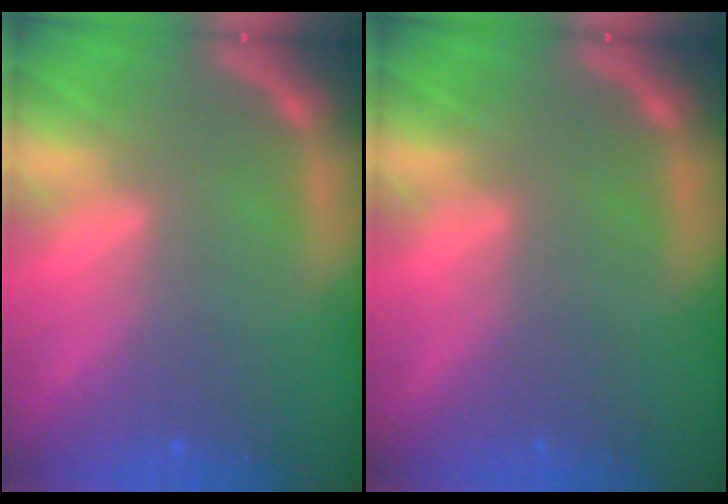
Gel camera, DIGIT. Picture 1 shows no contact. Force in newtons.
{"total": 0.0}